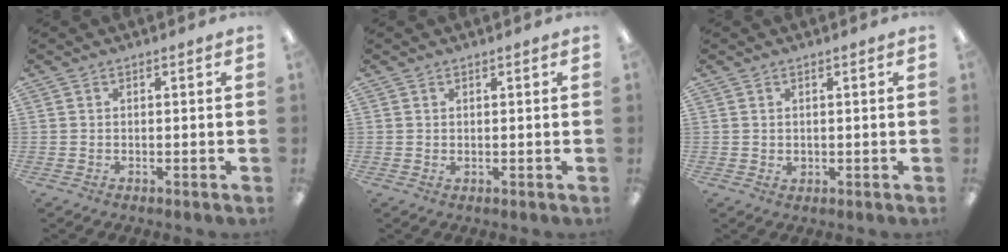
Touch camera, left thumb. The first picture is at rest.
{"total": 0.5, "force": [0.3, 0.2, 0.4], "torque": [-0.008, 0.002, 0.005]}
{"total": 0.9, "force": [0.4, 0.7, 0.4], "torque": [-0.008, 0.003, 0.007]}